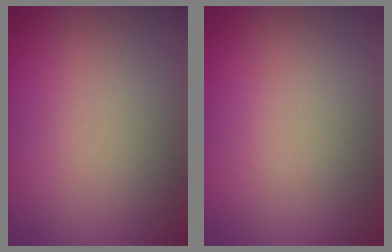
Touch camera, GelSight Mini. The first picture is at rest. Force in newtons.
{"total": 0.0}